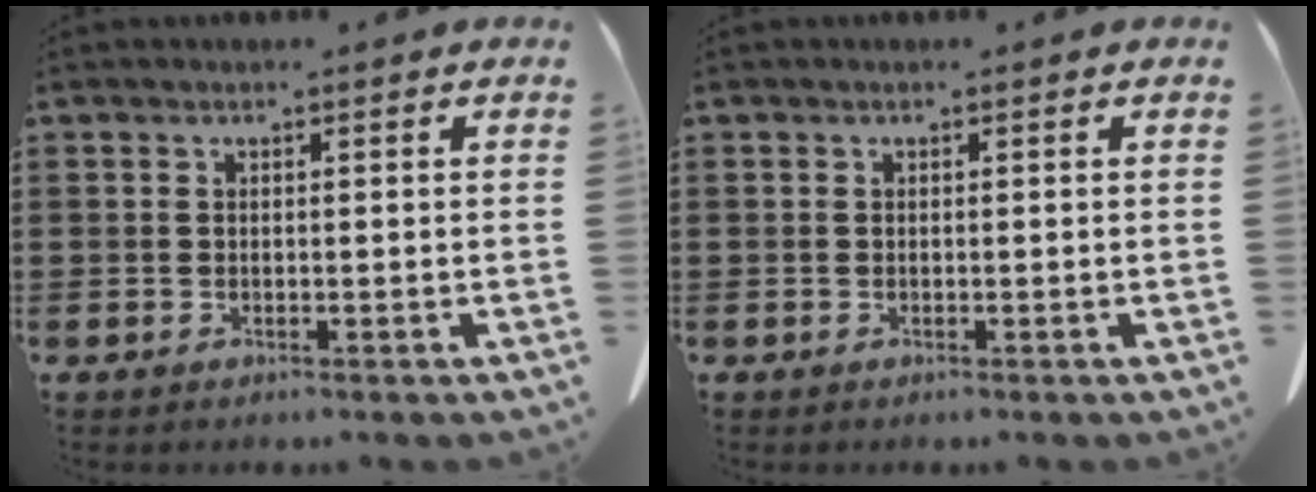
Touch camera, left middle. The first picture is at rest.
{"total": 0.0}